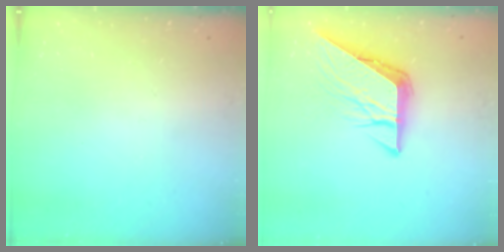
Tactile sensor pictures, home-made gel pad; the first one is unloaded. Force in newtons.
{"total": 9.3, "press": 9.2, "slide": 1.2}